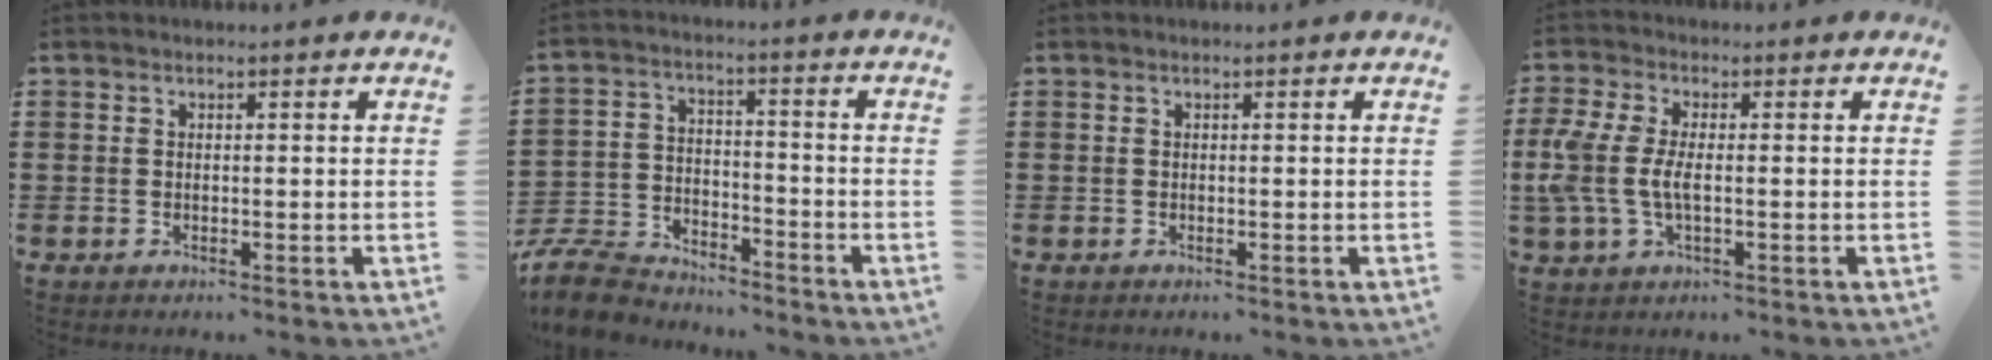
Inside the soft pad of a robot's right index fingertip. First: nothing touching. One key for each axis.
{"total": 8.9, "fx": -8.4, "fy": 2.3, "fz": 1.8, "tx": -0.055, "ty": 0.020, "tz": -0.170}
{"total": 0.0}
{"total": 5.8, "fx": -0.6, "fy": 2.9, "fz": 5.0, "tx": -0.132, "ty": -0.008, "tz": -0.022}